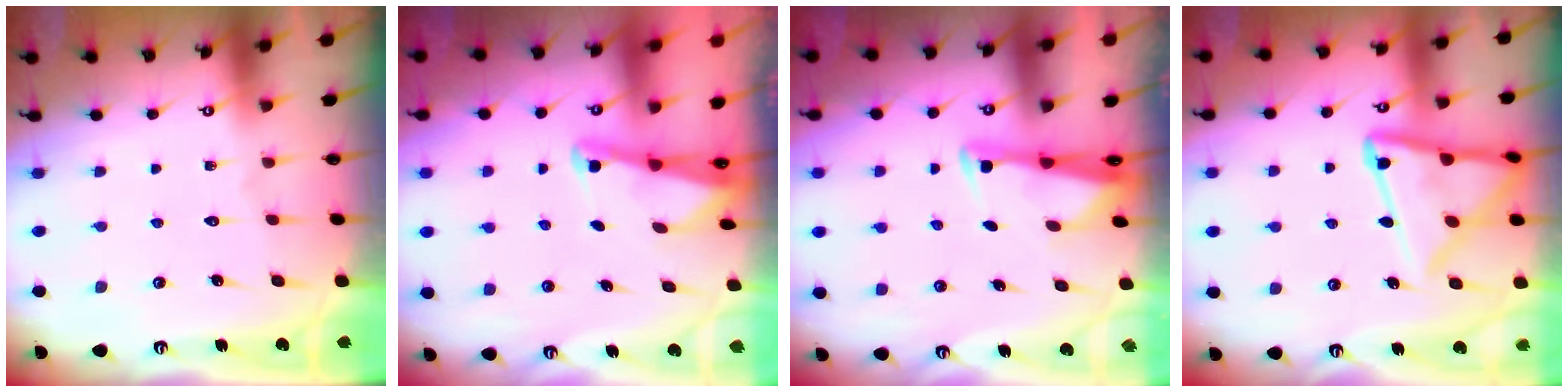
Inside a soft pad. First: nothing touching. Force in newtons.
{"total": 2.2, "press": 2.2, "slide": 0.3}
{"total": 3.0, "press": 3.0, "slide": 0.4}
{"total": 16.1, "press": 16.0, "slide": 1.6}